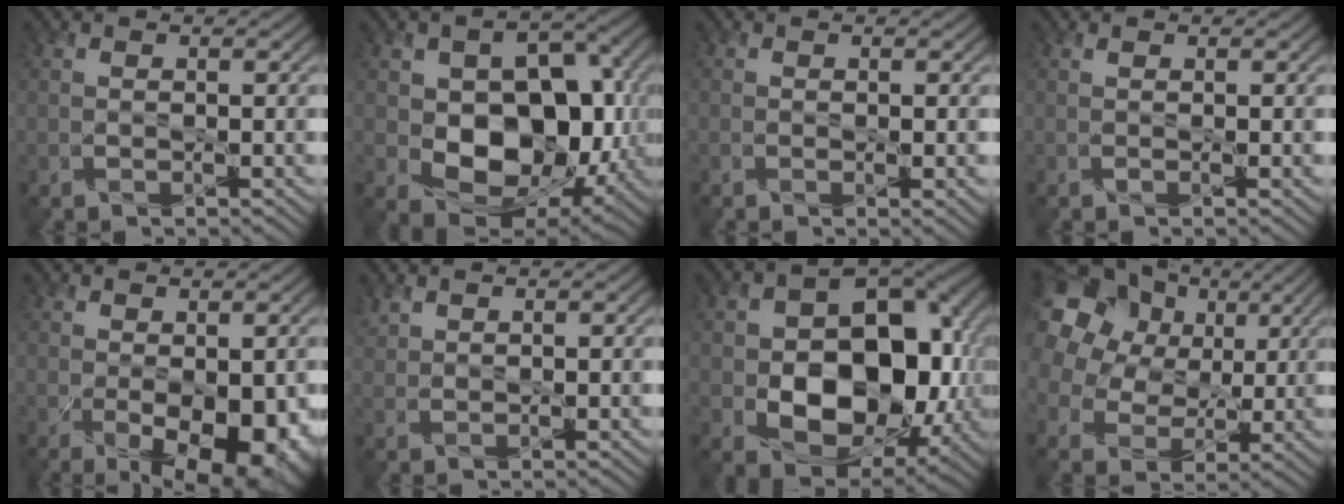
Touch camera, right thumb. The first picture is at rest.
{"total": 12.7, "force": [-1.1, 8.9, 9.0], "torque": [-0.121, -0.013, -0.016]}
{"total": 0.7, "force": [-0.2, 0.3, 0.7], "torque": [-0.007, 0.001, -0.004]}
{"total": 0.0}
{"total": 8.6, "force": [-2.4, 4.4, 6.9], "torque": [-0.100, -0.034, -0.014]}
{"total": 1.6, "force": [1.4, 0.6, 0.4], "torque": [-0.014, 0.006, 0.033]}
{"total": 15.3, "force": [-1.8, 10.6, 10.8], "torque": [-0.145, -0.017, -0.027]}
{"total": 17.2, "force": [7.1, 13.0, 8.8], "torque": [-0.261, 0.055, 0.147]}